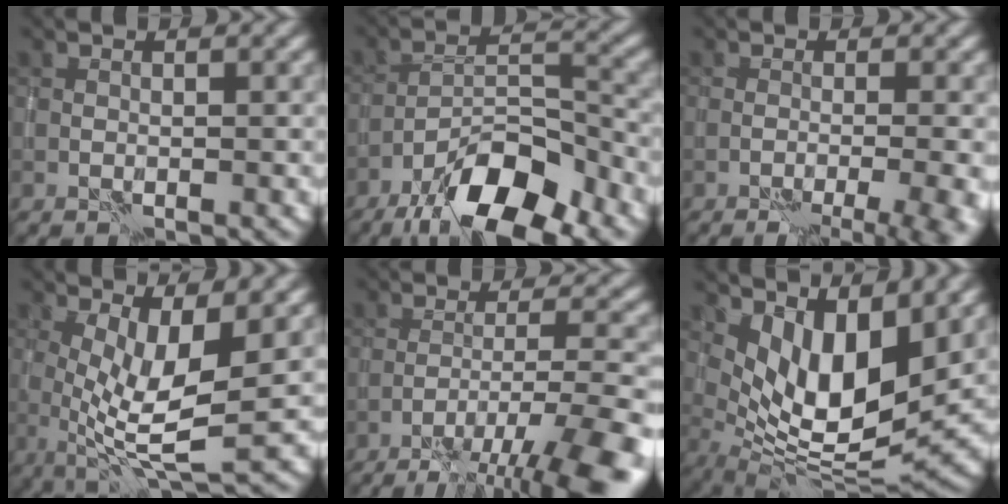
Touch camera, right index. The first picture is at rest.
{"total": 10.4, "force": [-7.1, 3.2, 6.9], "torque": [-0.112, 0.013, -0.130]}
{"total": 7.4, "force": [-4.6, 1.9, 5.4], "torque": [-0.053, -0.003, -0.048]}
{"total": 7.1, "force": [0.9, 1.7, 6.8], "torque": [-0.122, -0.005, 0.017]}
{"total": 10.5, "force": [-7.7, 1.3, 7.0], "torque": [-0.108, -0.010, -0.108]}
{"total": 8.7, "force": [3.1, 3.4, 7.4], "torque": [-0.136, -0.017, 0.063]}